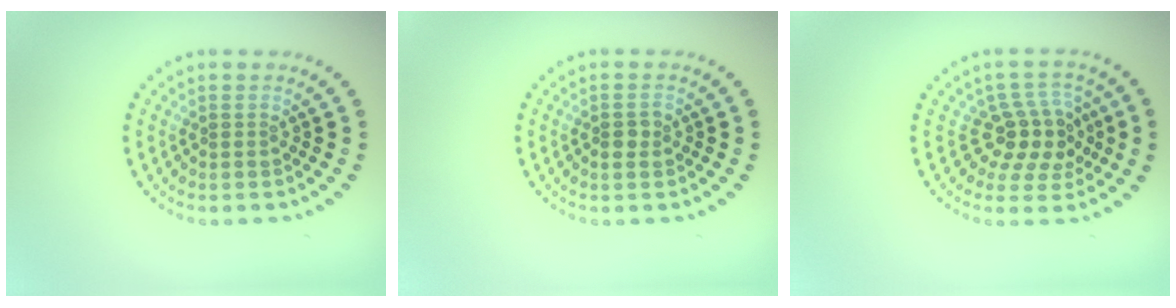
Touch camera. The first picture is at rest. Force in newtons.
{"total": 1.2, "press": 1.2, "slide": 0.2}
{"total": 3.9, "press": 3.4, "slide": 1.8}